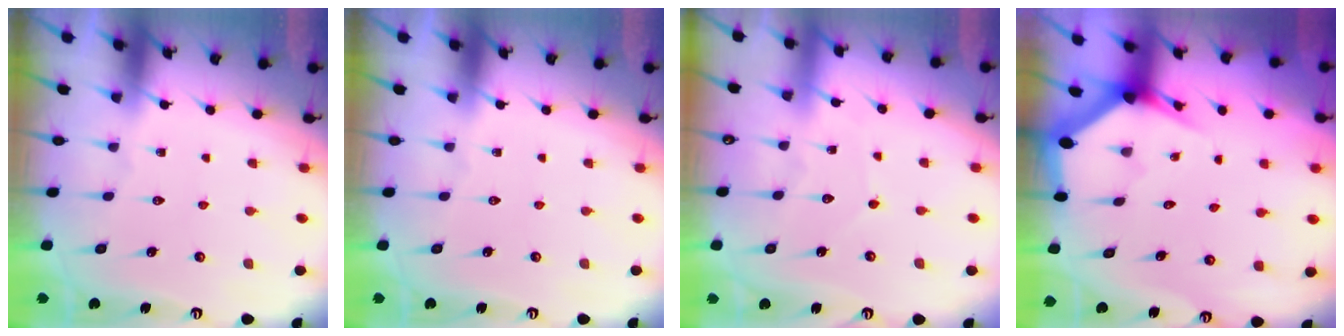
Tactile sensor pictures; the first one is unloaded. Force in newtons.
{"total": 0.0}
{"total": 3.7, "press": 3.7, "slide": 0.4}
{"total": 2.9, "press": 2.9, "slide": 0.1}